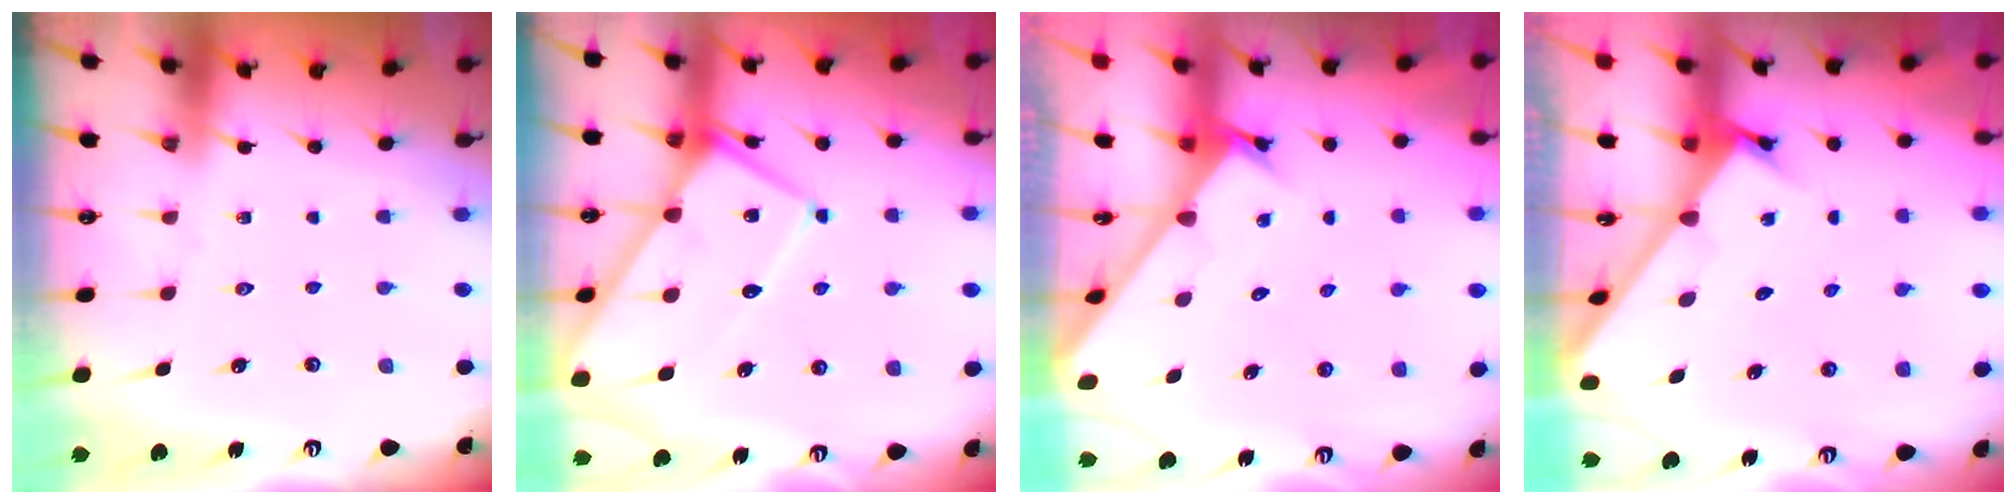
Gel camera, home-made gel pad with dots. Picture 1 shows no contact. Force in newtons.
{"total": 12.5, "press": 12.4, "slide": 1.3}
{"total": 2.5, "press": 2.5, "slide": 0.2}
{"total": 1.9, "press": 1.9, "slide": 0.2}